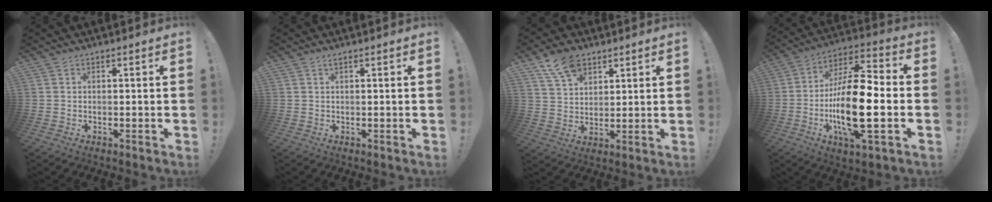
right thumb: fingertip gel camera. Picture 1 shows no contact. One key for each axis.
{"total": 0.6, "fx": 0.2, "fy": -0.2, "fz": 0.5, "tx": -0.012, "ty": 0.000, "tz": 0.004}
{"total": 9.9, "fx": 6.6, "fy": 5.9, "fz": 4.4, "tx": -0.071, "ty": -0.031, "tz": 0.126}
{"total": 21.2, "fx": -4.2, "fy": 6.7, "fz": 19.7, "tx": -0.376, "ty": 0.009, "tz": -0.071}